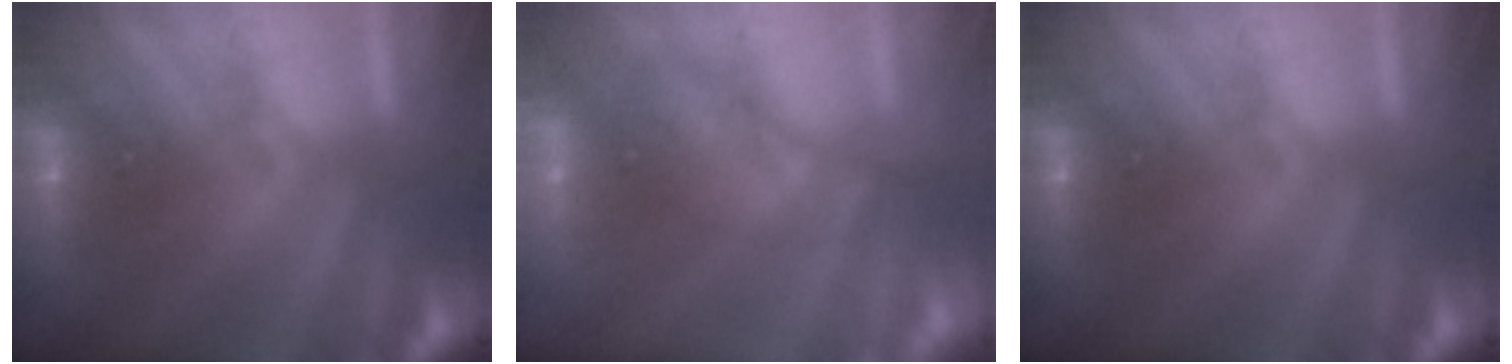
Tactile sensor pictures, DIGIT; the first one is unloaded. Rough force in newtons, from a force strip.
{"total": 2.6}
{"total": 0.0}